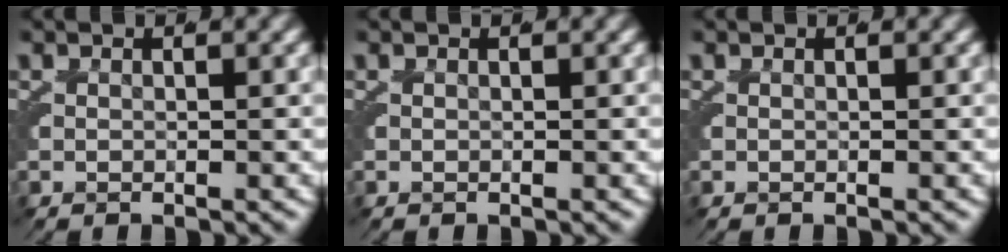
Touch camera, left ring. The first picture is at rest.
{"total": 0.0}
{"total": 0.0}